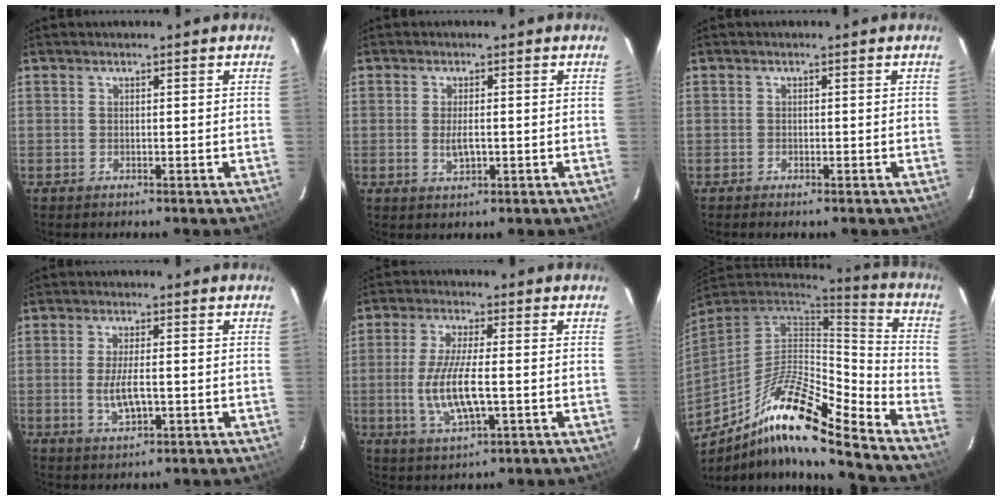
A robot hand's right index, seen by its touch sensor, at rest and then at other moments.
{"total": 3.0, "force": [-0.3, 1.3, 2.7], "torque": [-0.047, -0.002, -0.003]}
{"total": 1.5, "force": [-1.0, 0.6, 0.9], "torque": [-0.017, -0.005, -0.017]}
{"total": 5.7, "force": [-1.0, 2.0, 5.2], "torque": [-0.104, -0.005, -0.013]}
{"total": 10.8, "force": [-1.8, 3.2, 10.2], "torque": [-0.205, -0.010, -0.031]}
{"total": 21.0, "force": [-13.6, 3.6, 15.6], "torque": [-0.283, -0.018, -0.251]}